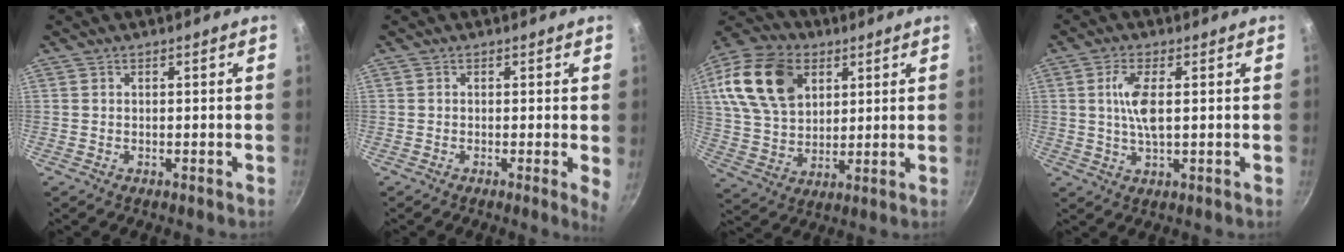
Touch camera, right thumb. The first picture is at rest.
{"total": 2.6, "force": [0.1, 0.4, 2.5], "torque": [-0.032, -0.007, -0.004]}
{"total": 19.2, "force": [6.9, 13.3, 12.0], "torque": [-0.211, -0.003, 0.127]}
{"total": 6.2, "force": [0.9, 2.0, 5.9], "torque": [-0.125, 0.000, 0.017]}